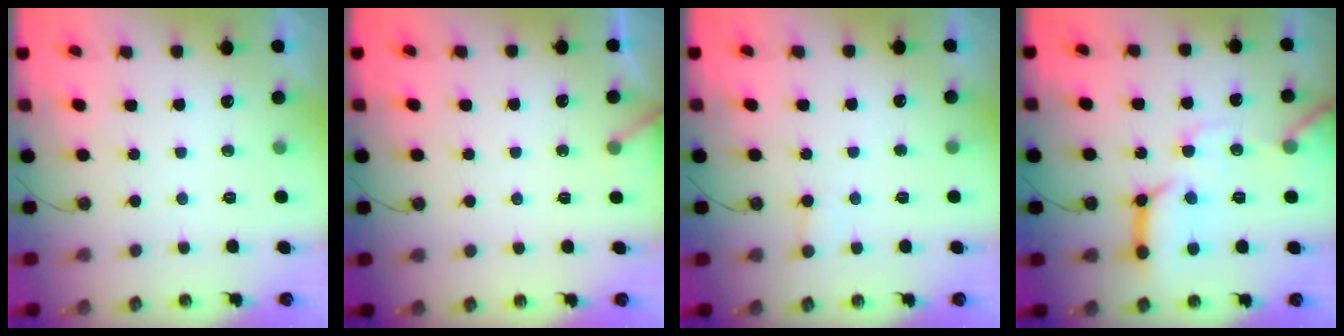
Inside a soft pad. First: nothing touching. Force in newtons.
{"total": 2.3, "press": 2.3, "slide": 0.1}
{"total": 5.2, "press": 5.2, "slide": 0.3}
{"total": 15.4, "press": 15.3, "slide": 1.7}